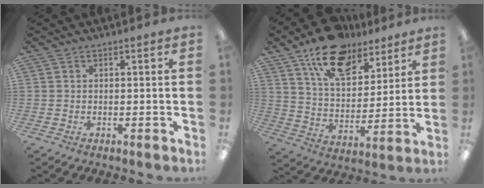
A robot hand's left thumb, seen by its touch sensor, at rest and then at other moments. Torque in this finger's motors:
{"motor_torque": [0.35, 0.32, 1.39, -1.38, 0.39]}